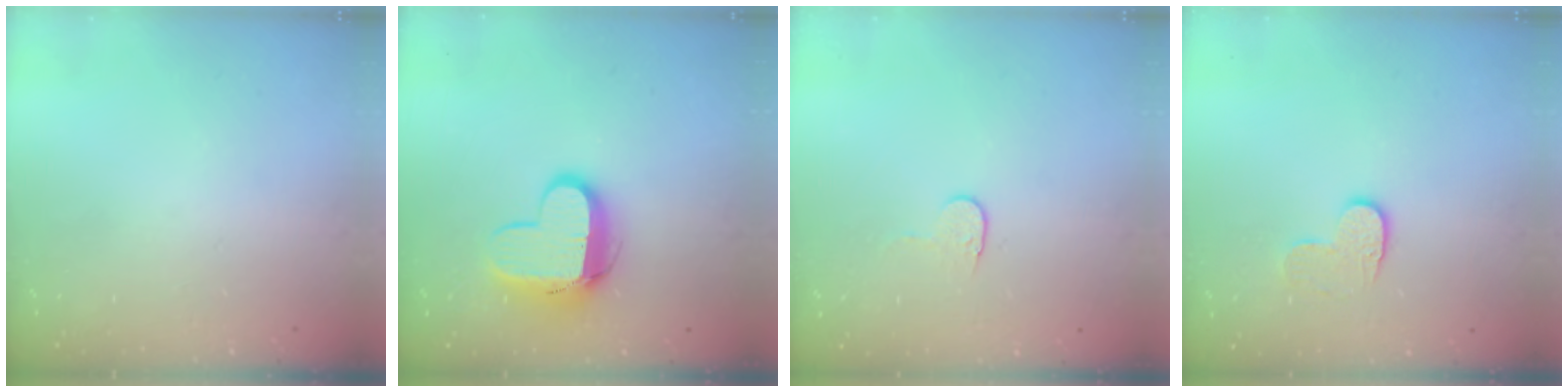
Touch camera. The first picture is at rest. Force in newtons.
{"total": 11.2, "press": 11.2, "slide": 1.1}
{"total": 4.1, "press": 4.1, "slide": 0.4}
{"total": 6.7, "press": 6.7, "slide": 0.5}